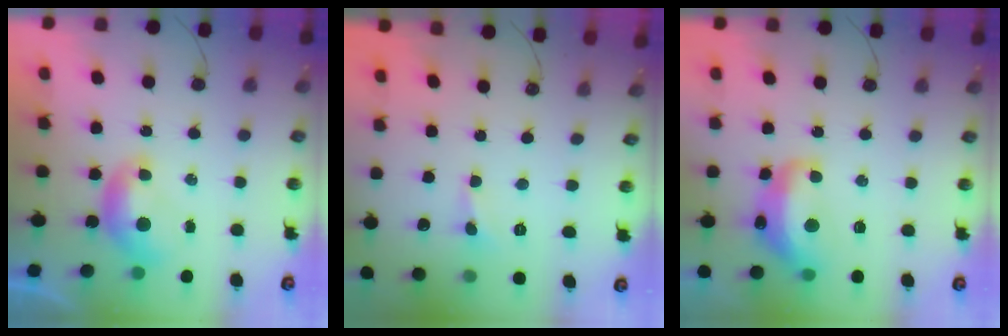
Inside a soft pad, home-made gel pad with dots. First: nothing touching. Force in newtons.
{"total": 0.0}
{"total": 6.6, "press": 6.5, "slide": 1.0}